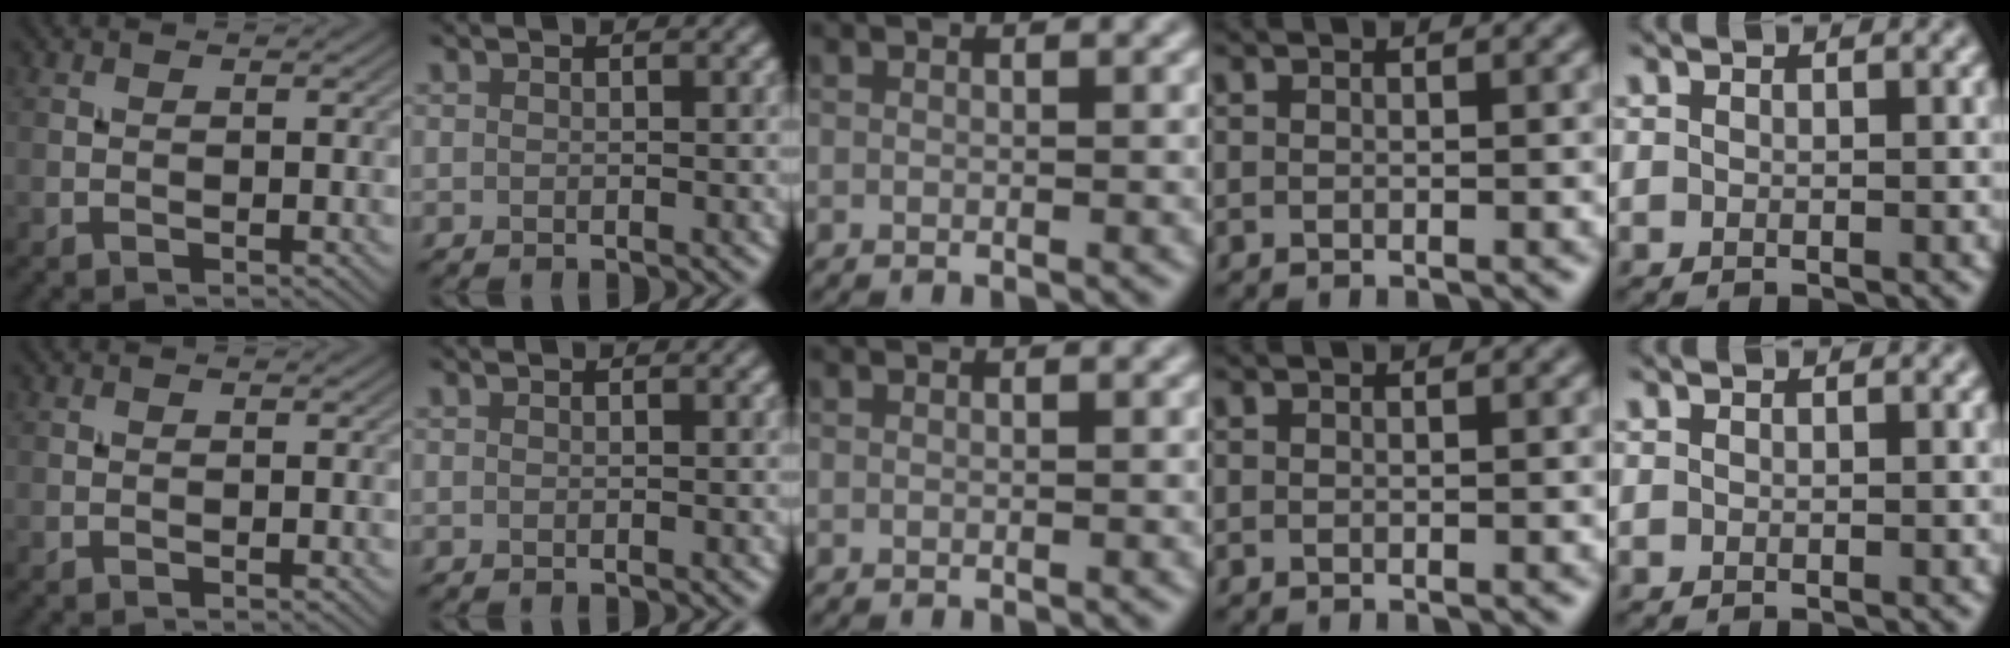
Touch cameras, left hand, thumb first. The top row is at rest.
{}